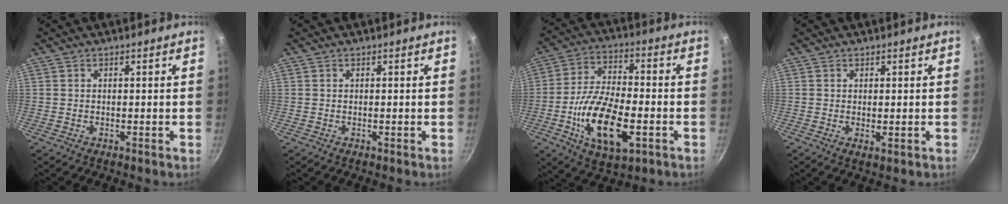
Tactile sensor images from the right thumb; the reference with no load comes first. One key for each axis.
{"total": 0.0}
{"total": 17.0, "fx": -5.0, "fy": 7.9, "fz": 14.2, "tx": -0.255, "ty": 0.019, "tz": -0.090}
{"total": 1.2, "fx": 0.1, "fy": 0.4, "fz": 1.1, "tx": -0.019, "ty": -0.007, "tz": 0.001}